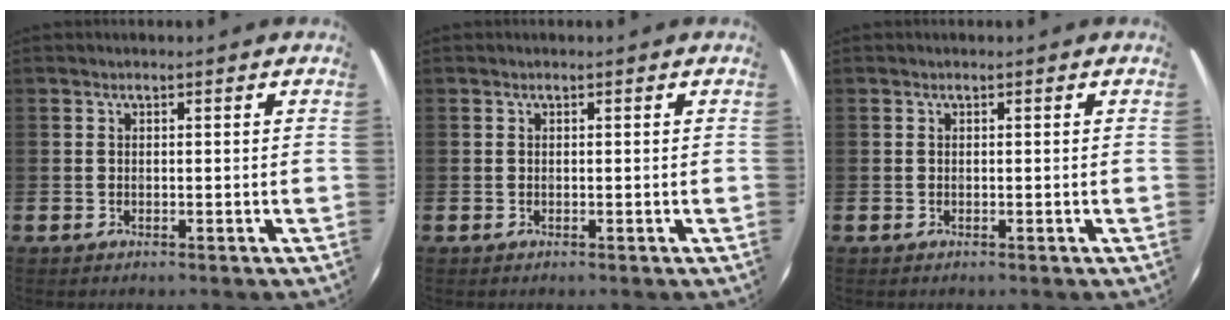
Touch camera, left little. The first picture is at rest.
{"total": 0.0}
{"total": 0.0}